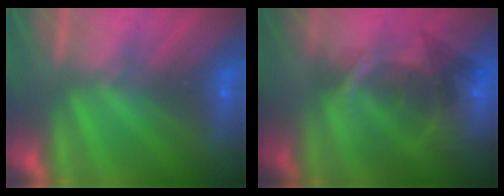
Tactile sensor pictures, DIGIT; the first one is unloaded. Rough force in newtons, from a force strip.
{"total": 8.7}